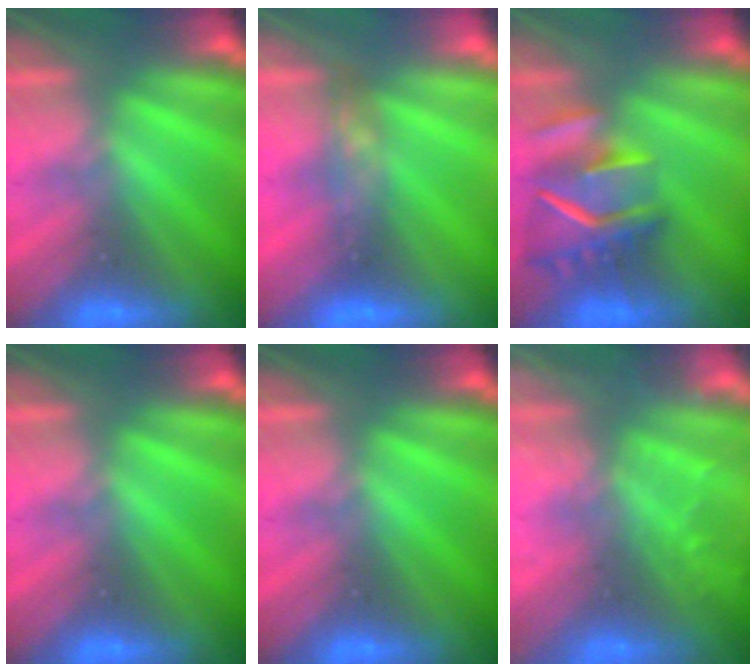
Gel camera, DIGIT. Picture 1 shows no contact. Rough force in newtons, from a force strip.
{"total": 4.4}
{"total": 5.6}
{"total": 0.0}
{"total": 0.0}
{"total": 7.7}